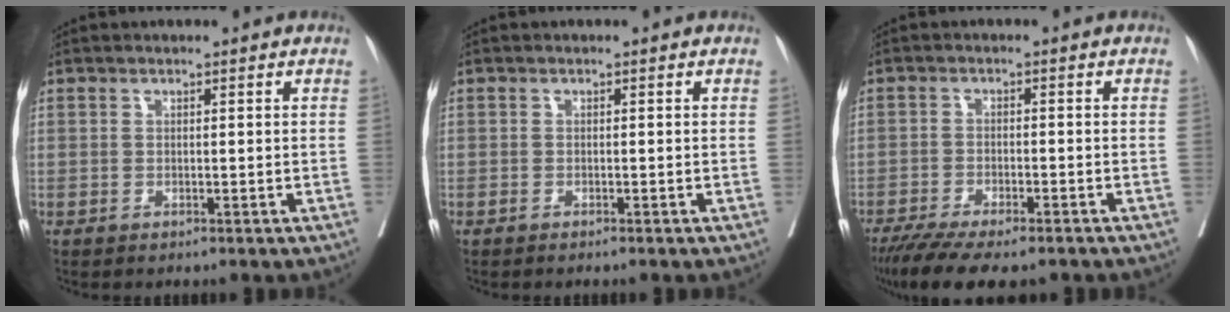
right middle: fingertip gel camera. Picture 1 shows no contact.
{"total": 1.0, "force": [-0.9, -0.1, 0.5], "torque": [-0.008, 0.000, -0.011]}
{"total": 11.7, "force": [-9.3, 2.8, 6.6], "torque": [-0.109, -0.018, -0.145]}